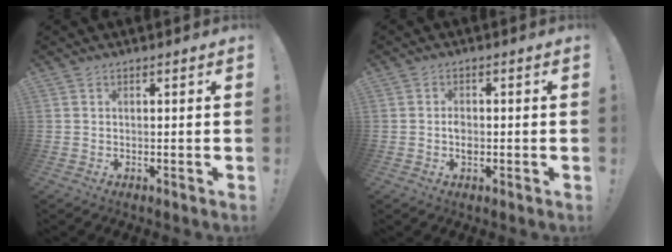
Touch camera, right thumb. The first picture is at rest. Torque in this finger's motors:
{"motor_torque": [0.40, 0.57, 0.15, -0.10, 0.00]}